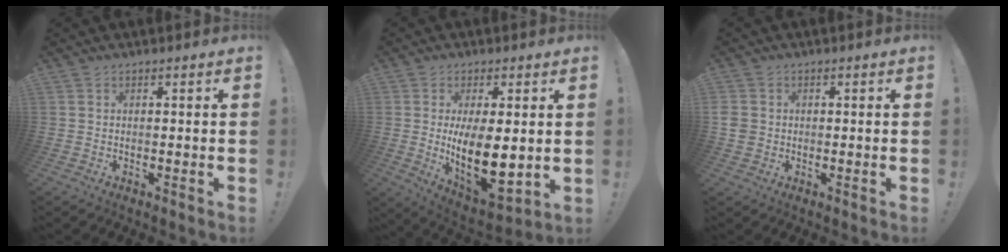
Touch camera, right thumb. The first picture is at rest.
{"total": 15.9, "force": [0.2, 7.5, 14.1], "torque": [-0.242, -0.025, 0.015]}
{"total": 3.5, "force": [-0.1, 3.1, 1.5], "torque": [-0.028, 0.003, 0.001]}